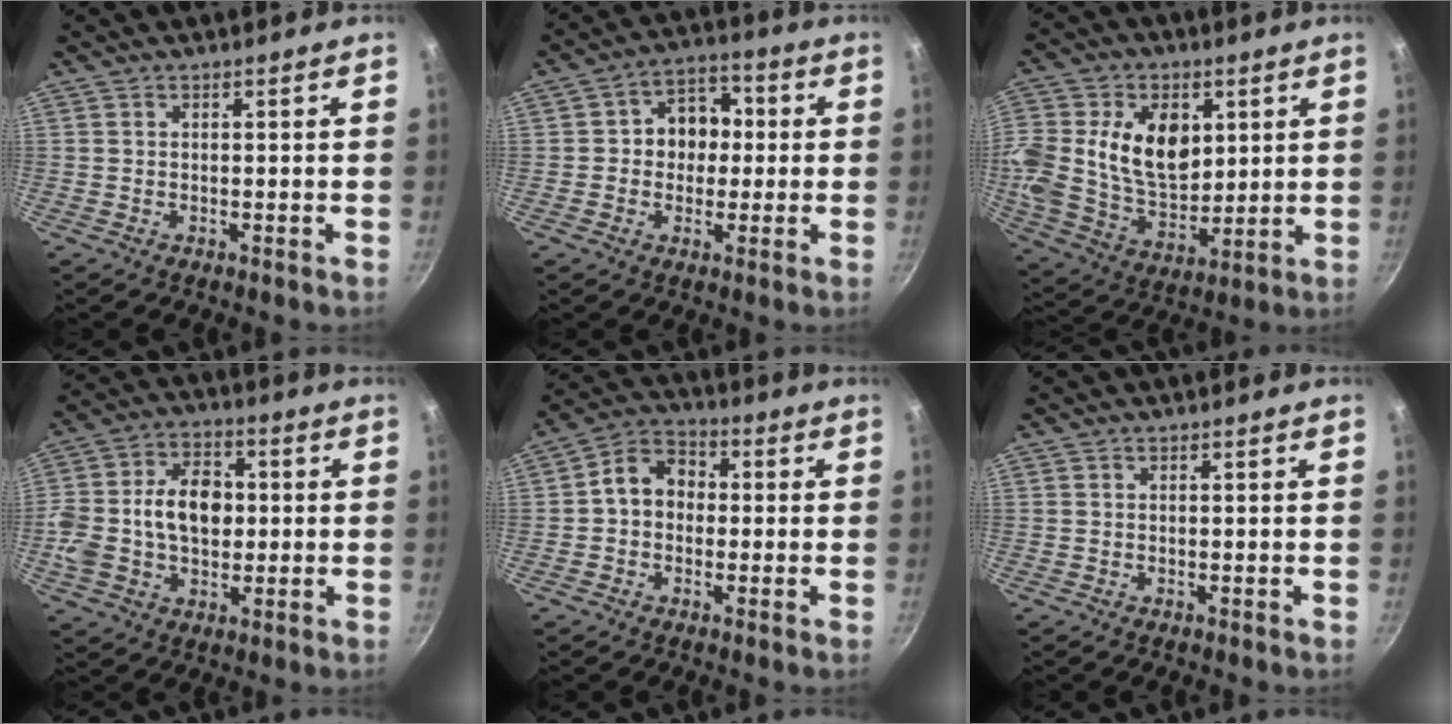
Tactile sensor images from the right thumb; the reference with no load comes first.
{"total": 9.3, "force": [0.4, 7.6, 5.2], "torque": [-0.024, 0.019, -0.007]}
{"total": 21.0, "force": [4.6, 14.9, 14.1], "torque": [-0.279, -0.004, 0.086]}
{"total": 15.9, "force": [0.1, 11.1, 11.3], "torque": [-0.180, 0.026, -0.010]}
{"total": 8.4, "force": [0.1, 6.7, 4.9], "torque": [-0.052, 0.026, -0.020]}
{"total": 0.0}